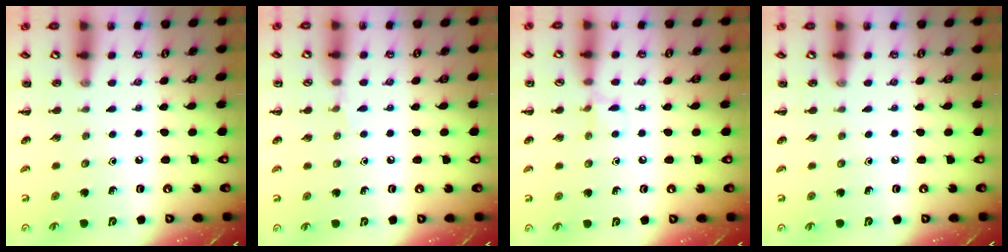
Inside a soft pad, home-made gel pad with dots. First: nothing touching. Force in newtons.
{"total": 3.3, "press": 3.0, "slide": 1.3}
{"total": 4.4, "press": 4.1, "slide": 1.6}
{"total": 0.0}